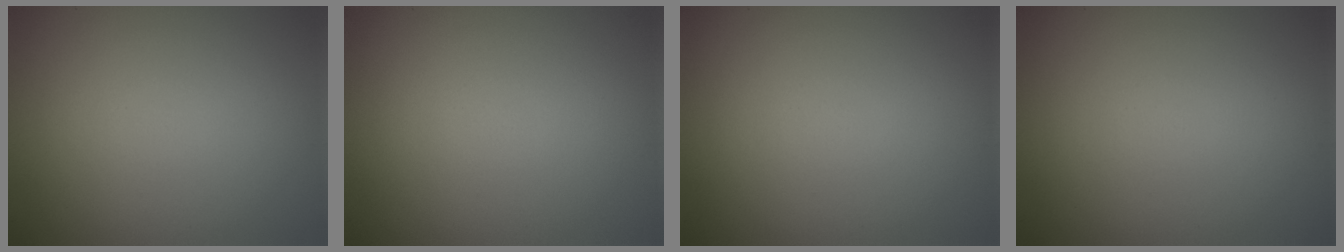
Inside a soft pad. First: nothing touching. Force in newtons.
{"total": 0.0}
{"total": 0.0}
{"total": 0.0}